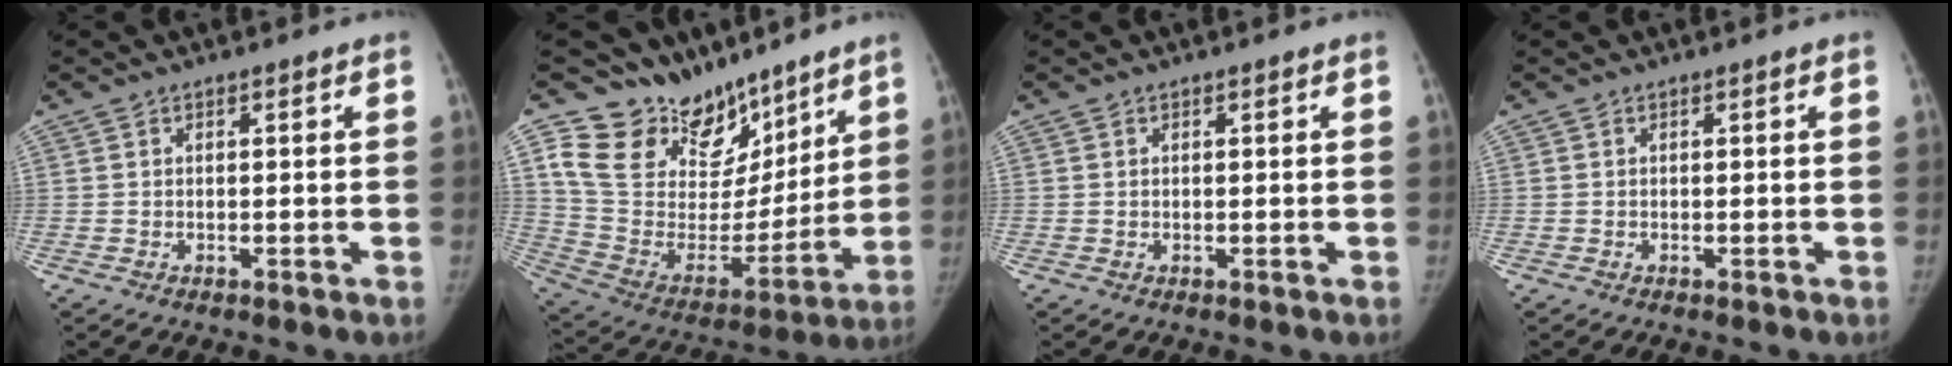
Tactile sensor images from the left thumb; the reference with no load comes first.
{"total": 20.4, "force": [15.7, 11.6, 6.0], "torque": [-0.027, -0.096, 0.280]}
{"total": 0.0}
{"total": 0.0}